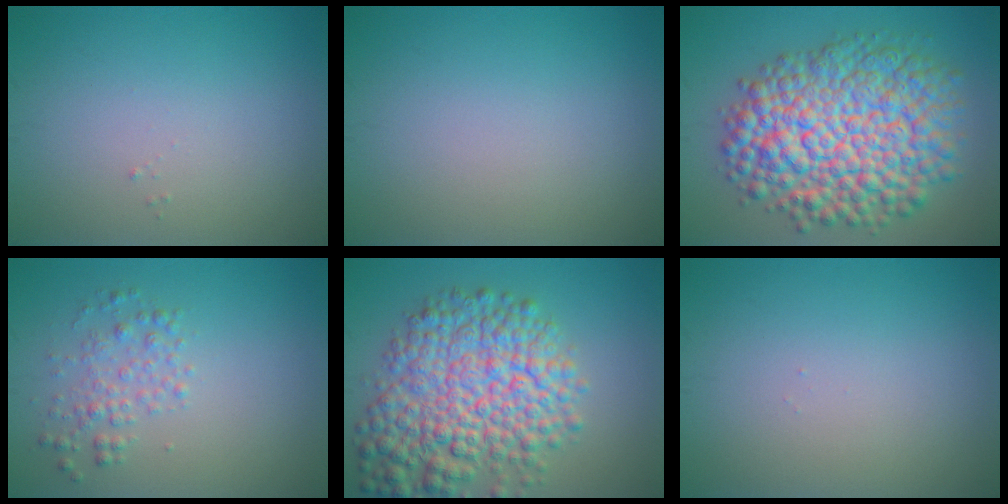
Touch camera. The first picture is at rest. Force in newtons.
{"total": 0.0}
{"total": 12.4, "press": 12.4, "slide": 0.4}
{"total": 2.2, "press": 2.2, "slide": 0.1}
{"total": 9.7, "press": 9.7, "slide": 0.3}
{"total": 0.0}